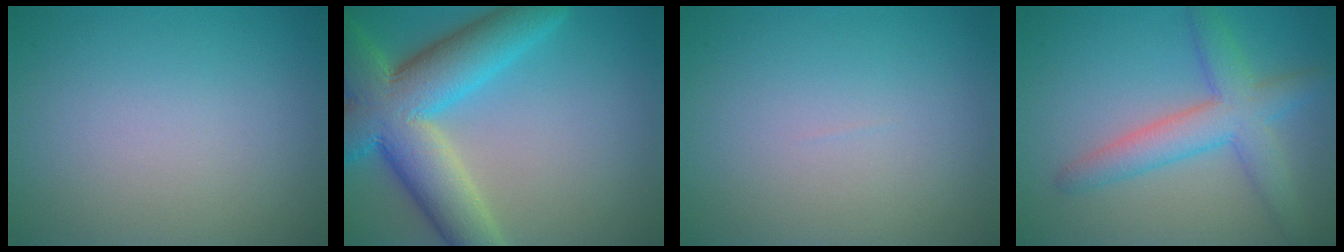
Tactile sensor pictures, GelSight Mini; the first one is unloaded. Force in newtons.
{"total": 11.2, "press": 11.2, "slide": 0.6}
{"total": 0.0}
{"total": 4.8, "press": 4.8, "slide": 0.2}